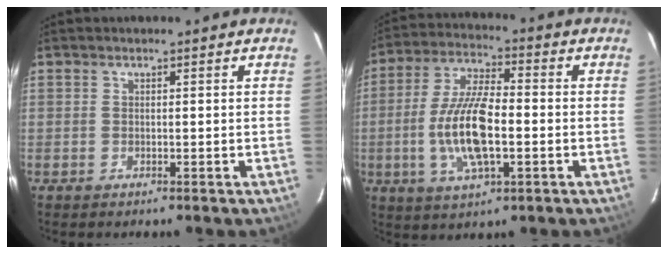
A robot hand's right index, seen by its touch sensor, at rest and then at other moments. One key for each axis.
{"total": 13.4, "fx": -2.6, "fy": 4.6, "fz": 12.3, "tx": -0.252, "ty": -0.002, "tz": -0.049}